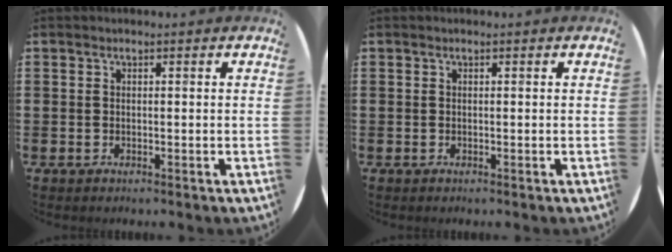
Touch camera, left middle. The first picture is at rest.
{"total": 0.0}